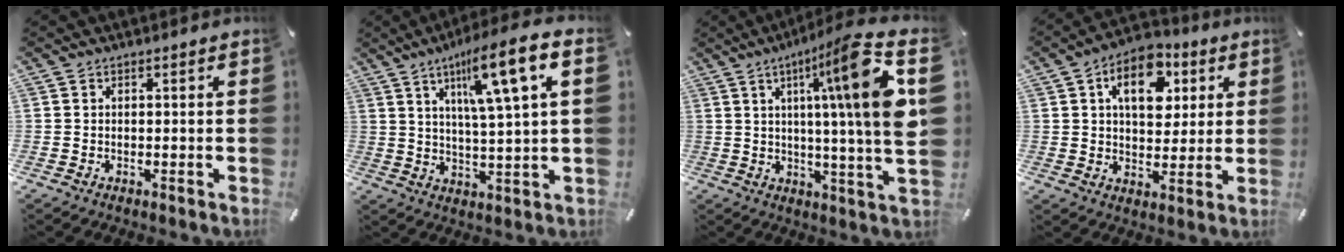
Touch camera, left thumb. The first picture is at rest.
{"total": 11.1, "force": [4.9, 1.1, 9.9], "torque": [-0.161, -0.020, 0.077]}
{"total": 21.4, "force": [6.8, 1.0, 20.2], "torque": [-0.307, -0.045, 0.084]}
{"total": 12.9, "force": [4.8, 8.6, 8.3], "torque": [-0.113, -0.006, 0.080]}